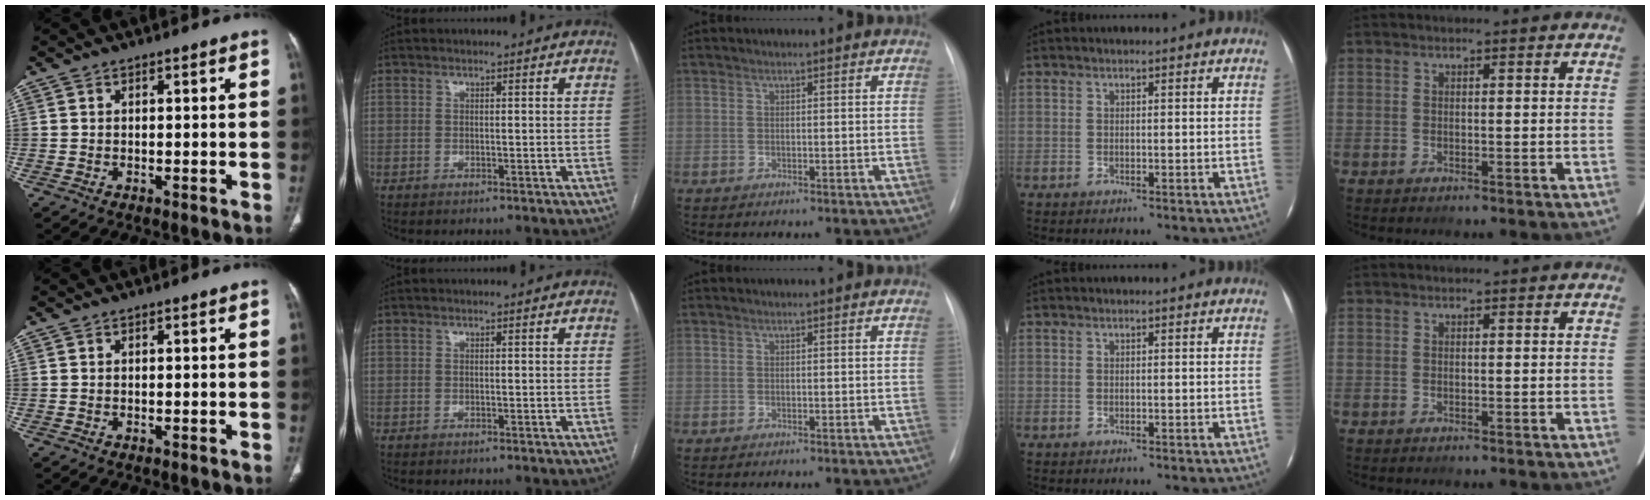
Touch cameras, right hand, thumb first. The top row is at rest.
{}